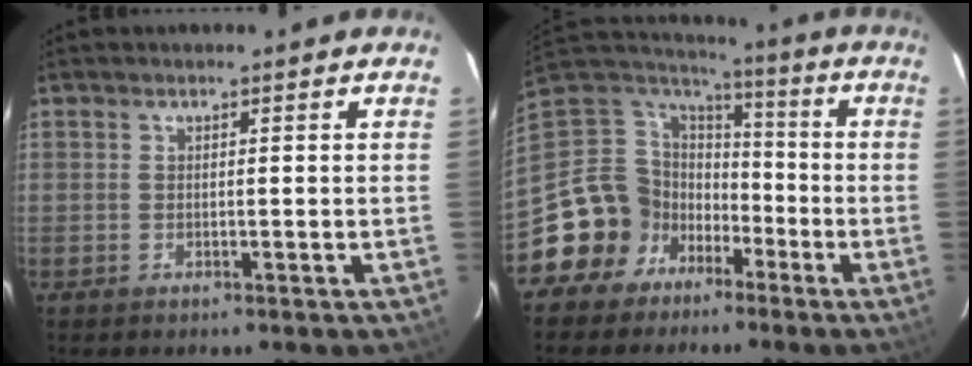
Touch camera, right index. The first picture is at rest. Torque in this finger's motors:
{"motor_torque": [0.93, -0.68, 0.03, -0.21]}